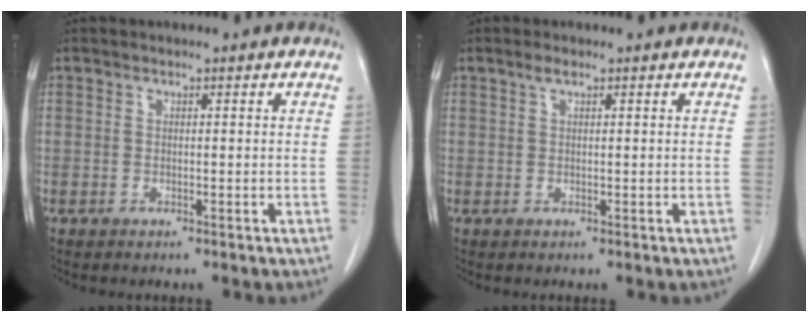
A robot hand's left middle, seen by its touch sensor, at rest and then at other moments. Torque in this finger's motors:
{"motor_torque": [0.30, -0.25, -0.02, 0.00]}